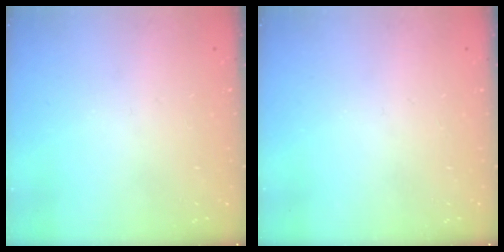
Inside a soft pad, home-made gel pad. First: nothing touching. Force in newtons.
{"total": 0.0}